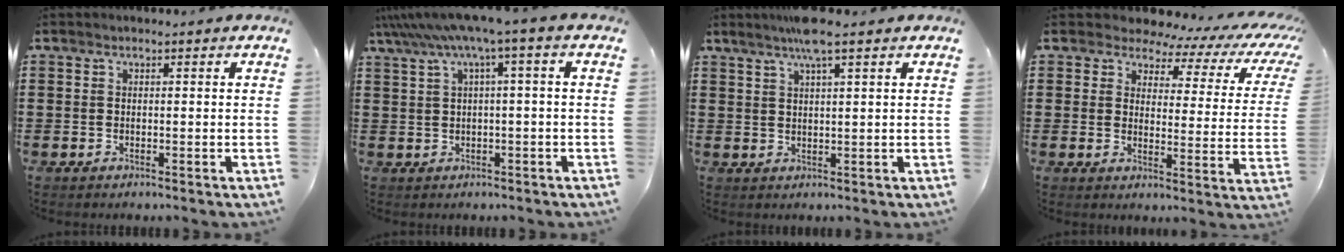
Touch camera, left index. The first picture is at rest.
{"total": 5.4, "force": [1.5, -0.3, 5.2], "torque": [-0.102, -0.011, 0.024]}
{"total": 5.0, "force": [3.4, 0.2, 3.6], "torque": [-0.079, 0.004, 0.059]}
{"total": 4.2, "force": [3.4, 1.9, 1.5], "torque": [-0.045, -0.022, 0.052]}